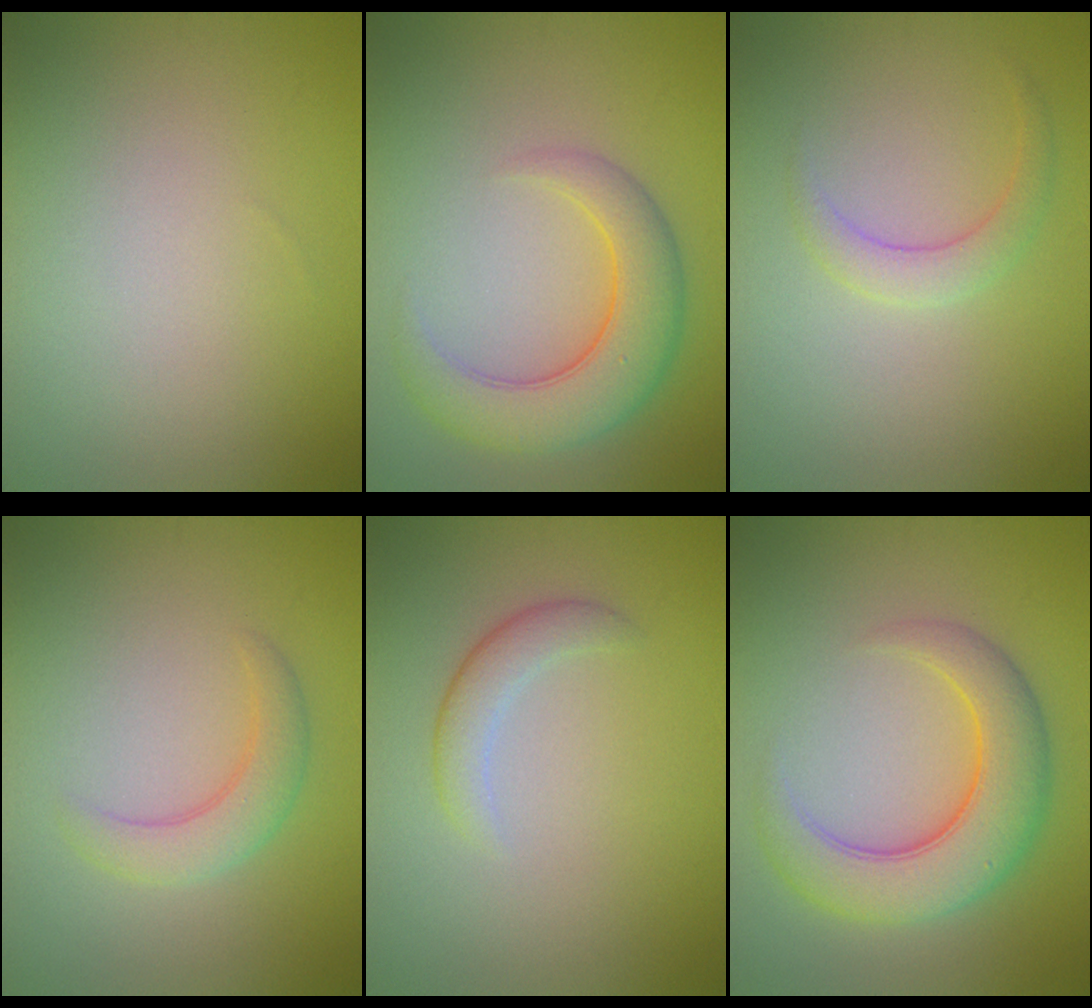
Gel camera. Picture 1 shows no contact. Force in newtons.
{"total": 5.8, "press": 5.8, "slide": 0.2}
{"total": 2.0, "press": 2.0, "slide": 0.1}
{"total": 2.9, "press": 2.9, "slide": 0.1}
{"total": 2.1, "press": 2.1, "slide": 0.0}
{"total": 6.7, "press": 6.7, "slide": 0.0}